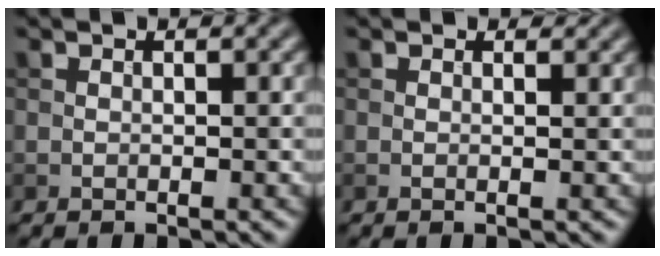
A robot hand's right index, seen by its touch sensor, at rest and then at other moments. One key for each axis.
{"total": 0.7, "fx": 0.4, "fy": 0.1, "fz": 0.6, "tx": -0.012, "ty": -0.006, "tz": -0.001}